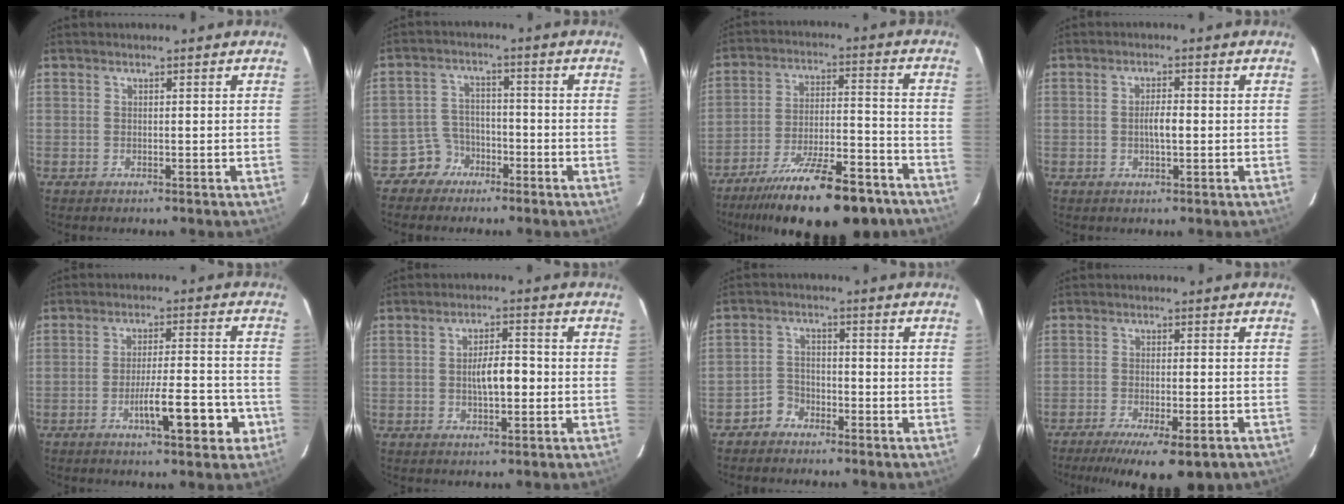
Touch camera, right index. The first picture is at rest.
{"total": 4.4, "force": [-2.9, 3.4, -0.1], "torque": [0.005, 0.013, -0.050]}
{"total": 18.6, "force": [-14.0, 3.5, 11.8], "torque": [-0.161, 0.000, -0.225]}
{"total": 2.7, "force": [-0.3, 0.6, 2.6], "torque": [-0.047, 0.003, -0.007]}
{"total": 9.3, "force": [-4.1, 1.6, 8.2], "torque": [-0.127, 0.009, -0.055]}
{"total": 5.1, "force": [-0.6, 1.6, 4.8], "torque": [-0.085, 0.008, -0.010]}
{"total": 3.3, "force": [-2.3, 2.4, 0.1], "torque": [-0.003, 0.011, -0.045]}
{"total": 13.0, "force": [-9.7, 2.2, 8.4], "torque": [-0.106, -0.021, -0.141]}